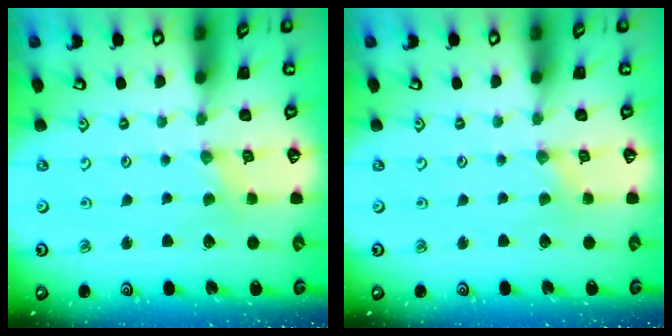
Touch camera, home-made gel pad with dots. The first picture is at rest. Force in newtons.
{"total": 0.5, "press": 0.5, "slide": 0.1}